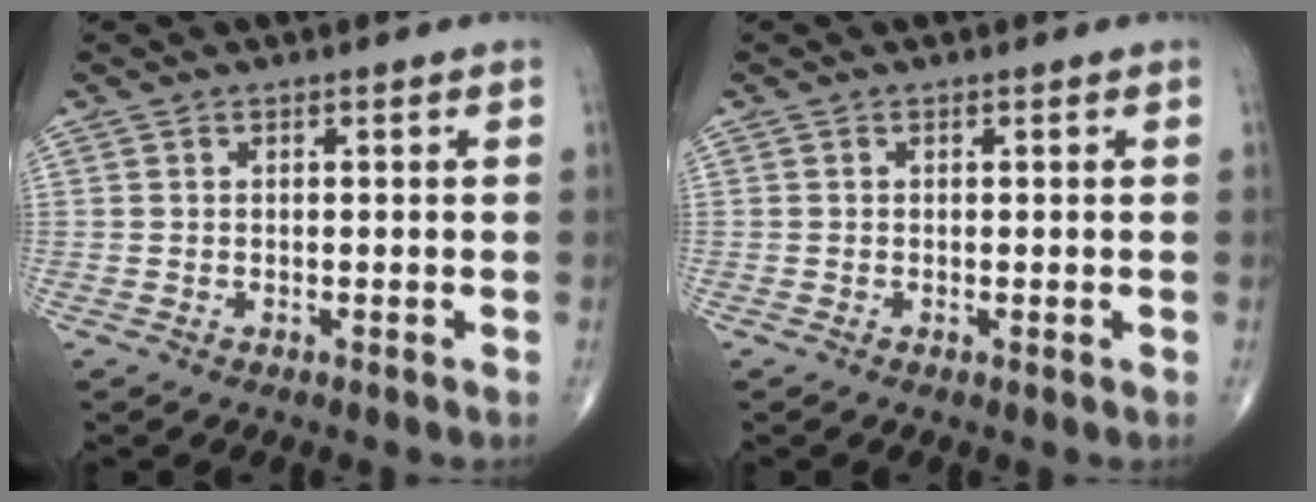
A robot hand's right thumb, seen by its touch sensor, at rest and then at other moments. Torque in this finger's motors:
{"motor_torque": [0.16, -0.18, -0.08, -0.15, -0.05]}